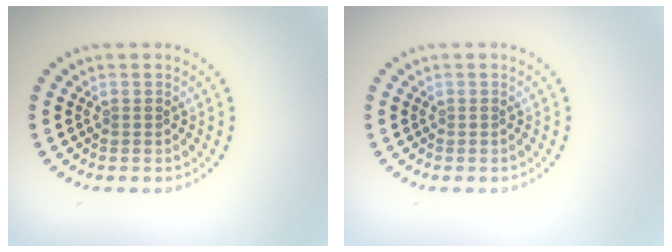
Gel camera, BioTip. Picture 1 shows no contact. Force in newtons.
{"total": 0.0}